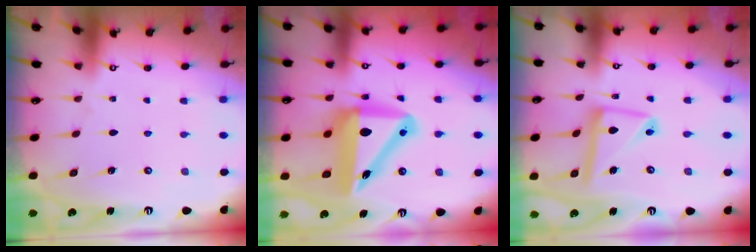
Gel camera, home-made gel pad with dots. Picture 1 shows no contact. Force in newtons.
{"total": 14.3, "press": 13.7, "slide": 4.0}
{"total": 13.8, "press": 13.7, "slide": 1.4}